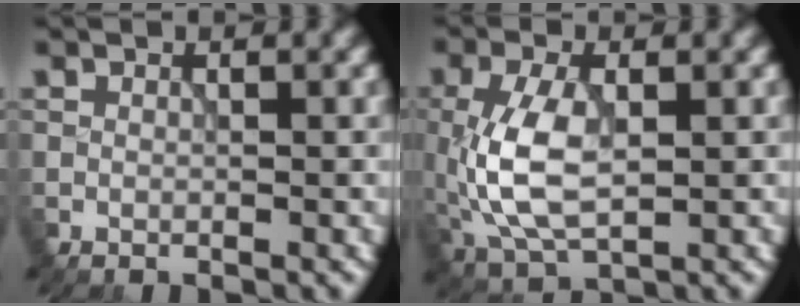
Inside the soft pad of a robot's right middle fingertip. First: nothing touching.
{"total": 6.7, "force": [-0.4, 3.4, 5.8], "torque": [-0.139, -0.002, -0.004]}